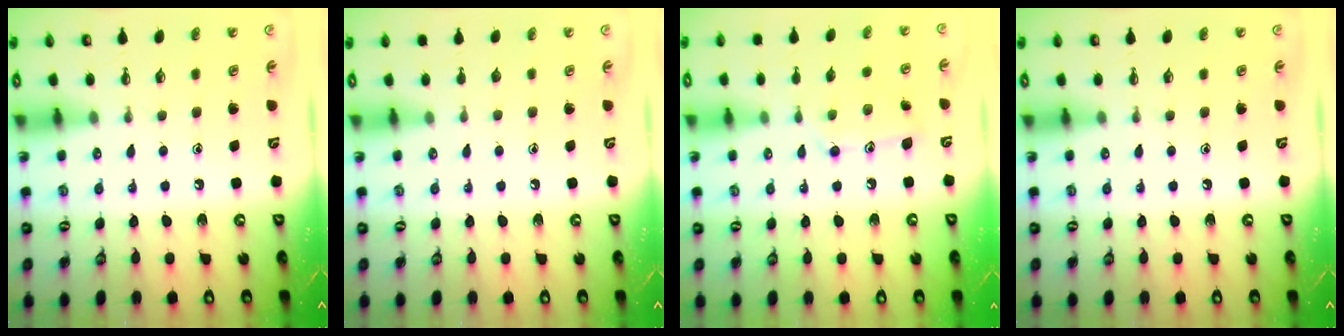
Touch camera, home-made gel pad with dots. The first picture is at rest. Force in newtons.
{"total": 0.0}
{"total": 9.6, "press": 9.6, "slide": 0.5}
{"total": 0.0}